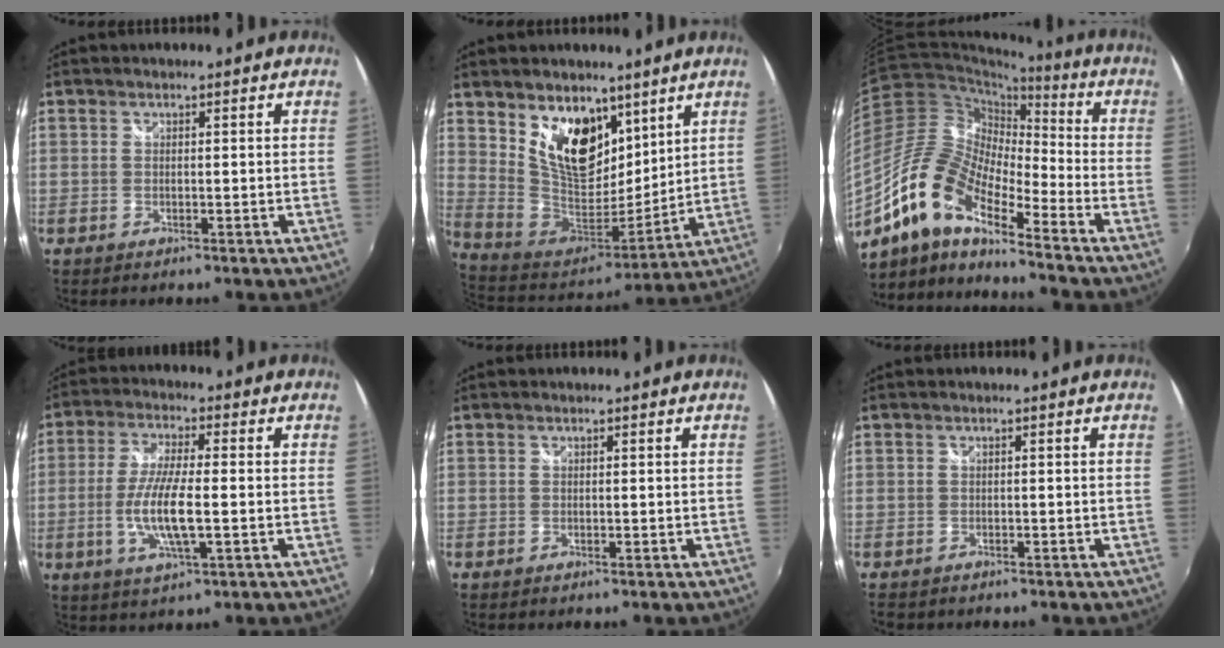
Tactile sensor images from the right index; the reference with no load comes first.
{"total": 17.8, "force": [9.4, 10.5, 11.0], "torque": [-0.212, 0.001, 0.186]}
{"total": 15.3, "force": [-9.9, 5.3, 10.4], "torque": [-0.188, 0.004, -0.207]}
{"total": 9.7, "force": [-1.9, 2.2, 9.2], "torque": [-0.188, -0.009, -0.037]}
{"total": 0.0}
{"total": 1.4, "force": [-0.9, 1.1, 0.1], "torque": [-0.009, 0.001, -0.015]}